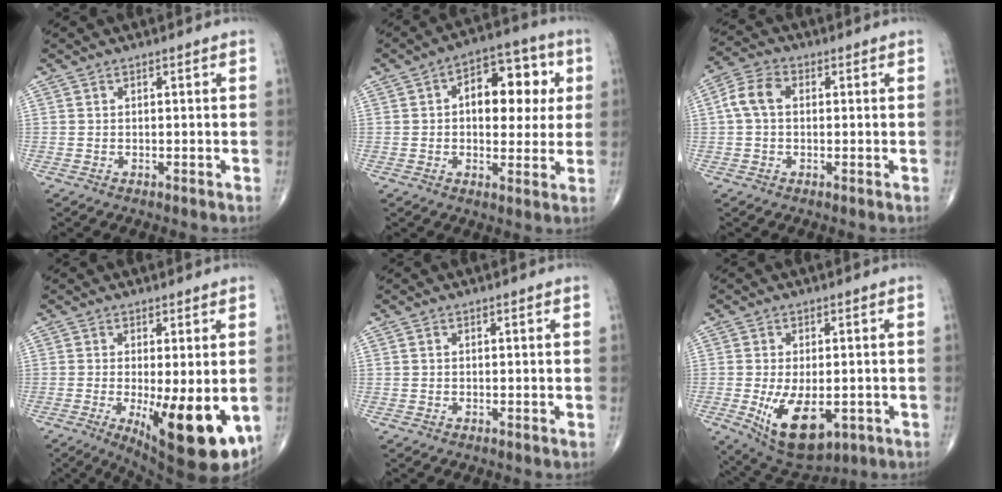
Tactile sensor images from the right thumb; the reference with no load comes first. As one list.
[{"total": 13.5, "force": [2.5, 8.0, 10.6], "torque": [-0.106, 0.017, 0.030]}, {"total": 6.0, "force": [0.6, 4.1, 4.3], "torque": [-0.086, 0.020, 0.005]}, {"total": 15.4, "force": [-3.8, 4.9, 14.1], "torque": [-0.173, -0.027, -0.038]}, {"total": 0.0}, {"total": 12.3, "force": [-3.4, 6.5, 9.9], "torque": [-0.157, -0.011, -0.035]}]